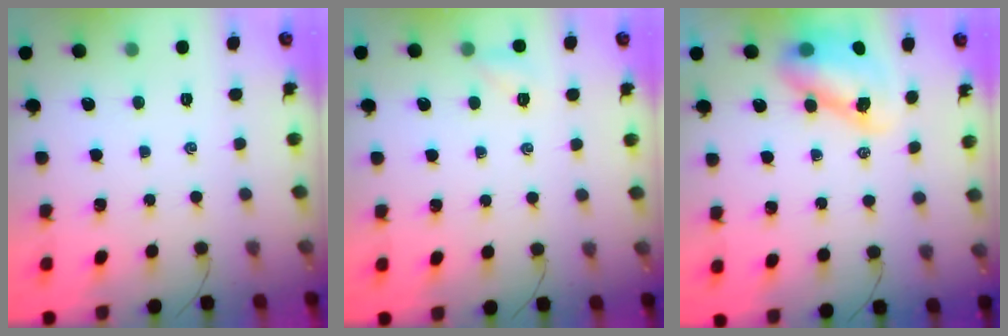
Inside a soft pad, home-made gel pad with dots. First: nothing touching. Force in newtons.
{"total": 3.2, "press": 3.0, "slide": 1.1}
{"total": 8.9, "press": 8.7, "slide": 1.8}